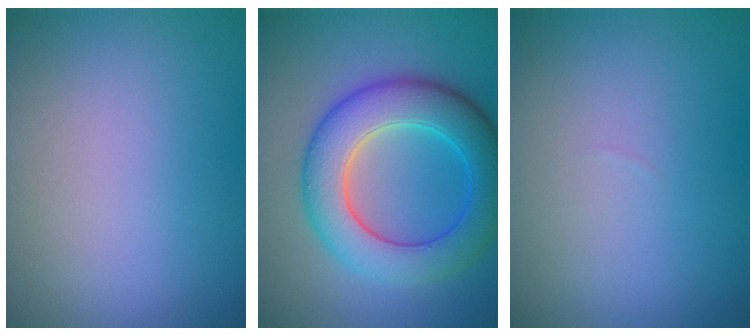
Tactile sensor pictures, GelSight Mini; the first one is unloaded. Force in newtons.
{"total": 8.1, "press": 8.1, "slide": 0.1}
{"total": 0.0}